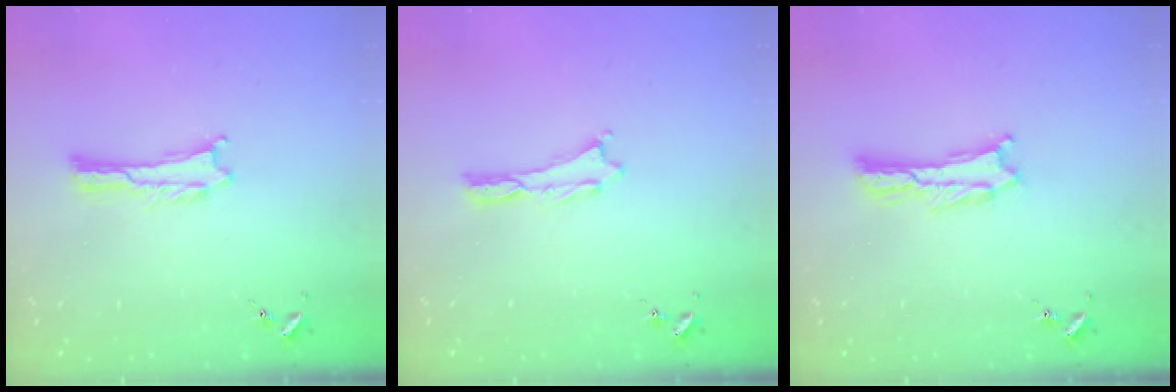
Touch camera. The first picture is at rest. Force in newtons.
{"total": 0.0}
{"total": 1.6, "press": 1.6, "slide": 0.2}